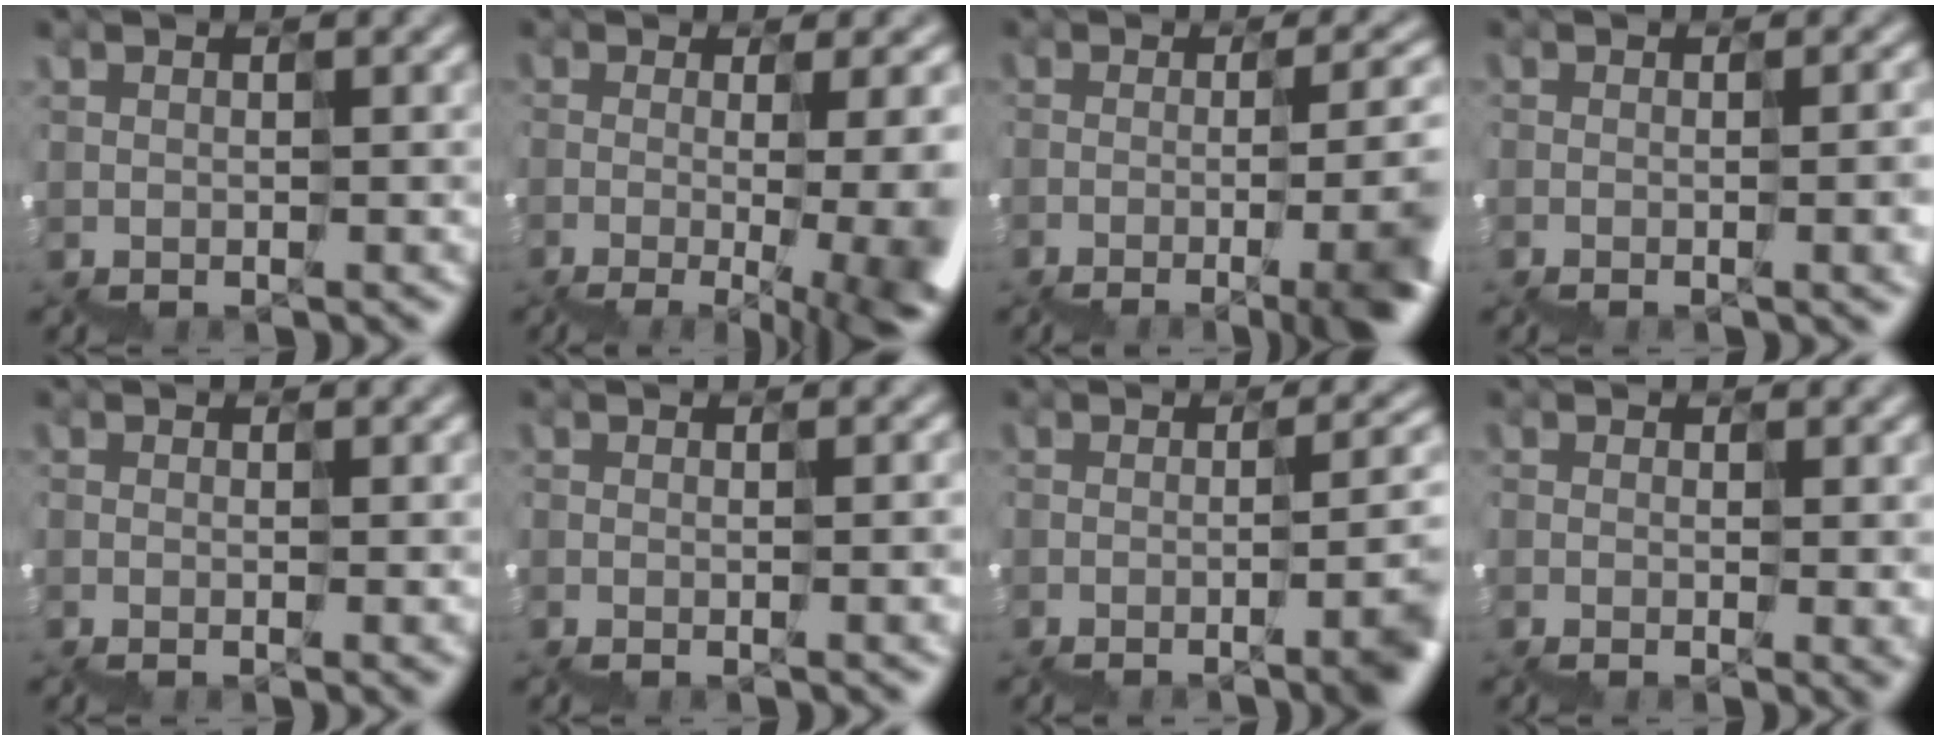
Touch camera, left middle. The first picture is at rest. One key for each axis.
{"total": 10.2, "fx": -2.4, "fy": 4.2, "fz": 9.0, "tx": -0.126, "ty": -0.017, "tz": -0.010}
{"total": 9.2, "fx": -2.7, "fy": 3.5, "fz": 8.1, "tx": -0.104, "ty": 0.003, "tz": -0.031}
{"total": 6.2, "fx": -1.3, "fy": 2.9, "fz": 5.4, "tx": -0.057, "ty": 0.003, "tz": -0.008}
{"total": 1.7, "fx": -0.6, "fy": 0.5, "fz": 1.5, "tx": -0.021, "ty": -0.002, "tz": -0.008}
{"total": 3.2, "fx": -0.8, "fy": 1.3, "fz": 2.8, "tx": -0.023, "ty": 0.001, "tz": -0.010}
{"total": 8.3, "fx": -2.2, "fy": 3.4, "fz": 7.2, "tx": -0.077, "ty": 0.004, "tz": -0.021}
{"total": 3.5, "fx": -0.6, "fy": 1.3, "fz": 3.2, "tx": -0.050, "ty": -0.004, "tz": -0.003}